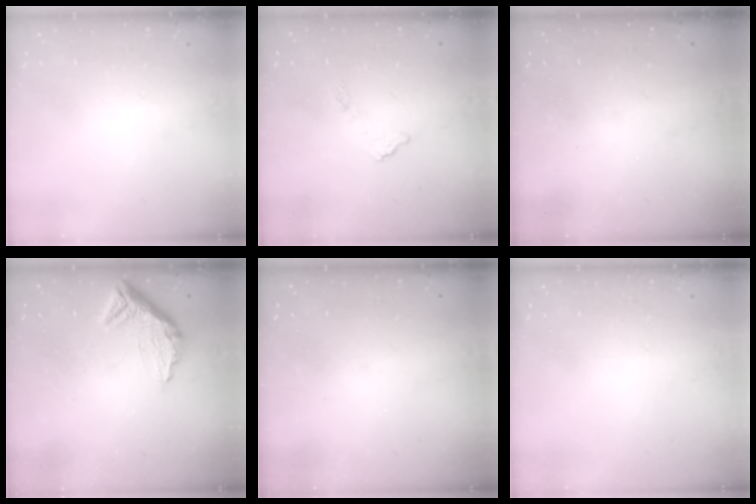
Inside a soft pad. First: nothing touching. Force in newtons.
{"total": 5.9, "press": 5.9, "slide": 0.3}
{"total": 3.1, "press": 3.1, "slide": 0.1}
{"total": 10.8, "press": 10.8, "slide": 0.8}
{"total": 3.0, "press": 3.0, "slide": 0.1}
{"total": 0.0}